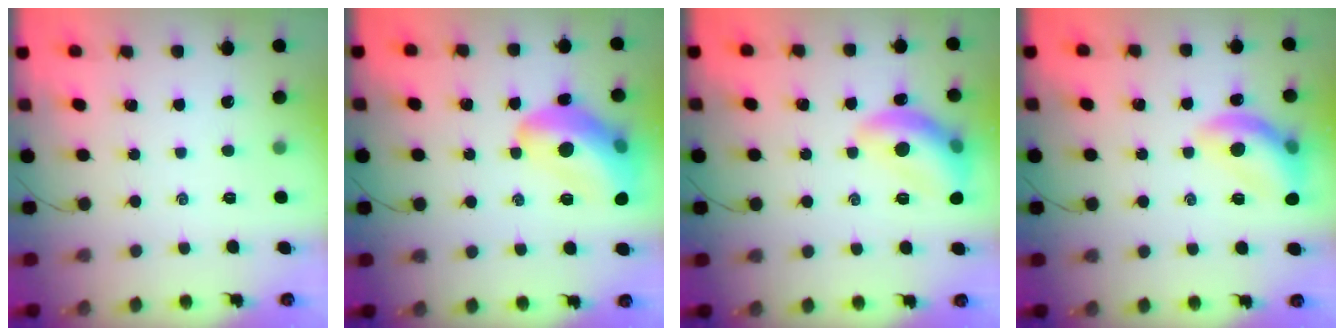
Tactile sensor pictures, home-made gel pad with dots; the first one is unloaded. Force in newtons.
{"total": 17.4, "press": 17.3, "slide": 1.9}
{"total": 14.1, "press": 14.1, "slide": 1.1}
{"total": 12.5, "press": 12.5, "slide": 0.8}